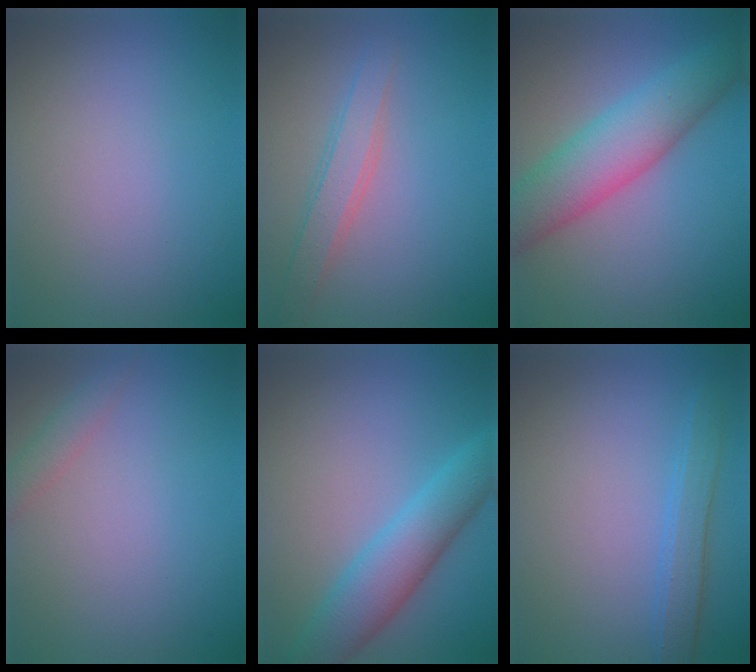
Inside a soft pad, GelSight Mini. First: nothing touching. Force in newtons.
{"total": 2.8, "press": 2.8, "slide": 0.2}
{"total": 6.9, "press": 6.9, "slide": 0.1}
{"total": 1.5, "press": 1.5, "slide": 0.1}
{"total": 5.8, "press": 5.8, "slide": 0.3}
{"total": 2.5, "press": 2.5, "slide": 0.1}